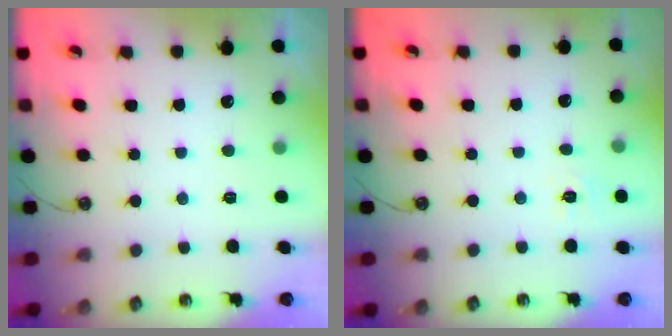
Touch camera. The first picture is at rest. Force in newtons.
{"total": 4.6, "press": 4.5, "slide": 0.6}